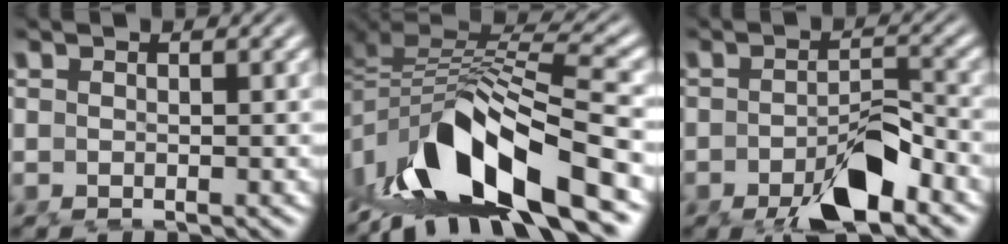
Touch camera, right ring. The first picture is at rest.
{"total": 13.6, "force": [-3.9, 7.4, 10.8], "torque": [-0.205, -0.030, -0.045]}
{"total": 5.2, "force": [-3.1, 1.5, 3.9], "torque": [-0.048, -0.011, -0.048]}